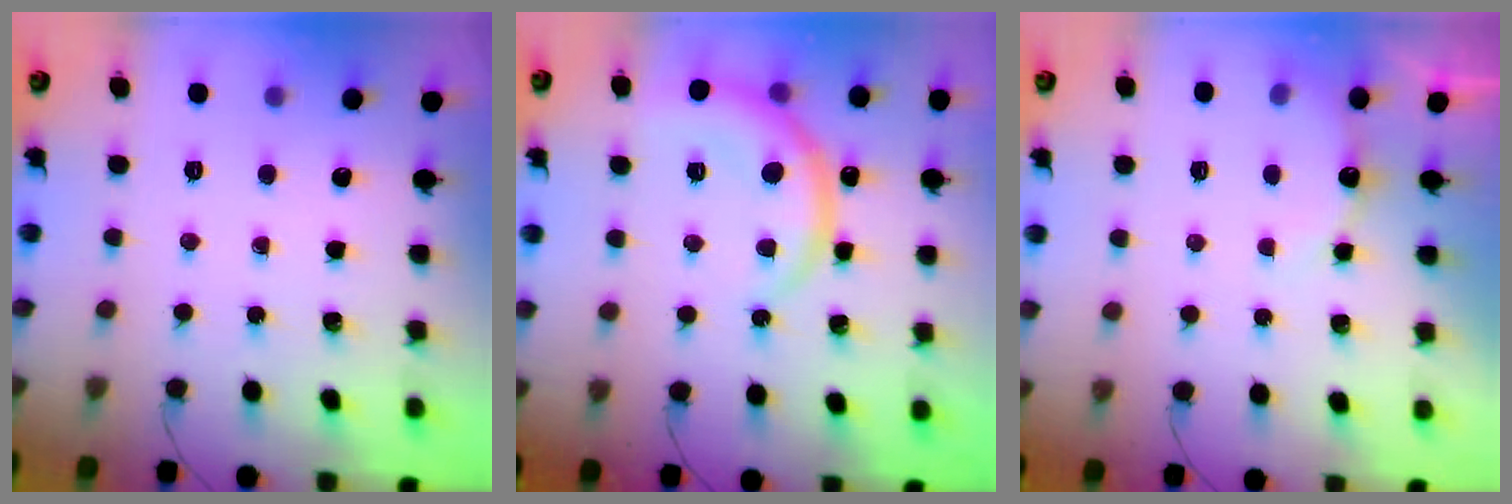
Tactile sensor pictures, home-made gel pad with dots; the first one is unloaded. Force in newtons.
{"total": 9.8, "press": 9.8, "slide": 0.5}
{"total": 7.5, "press": 7.4, "slide": 1.3}